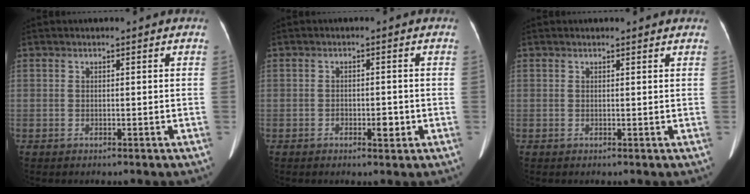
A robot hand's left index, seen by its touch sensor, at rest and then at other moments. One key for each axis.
{"total": 2.2, "fx": -0.8, "fy": 1.1, "fz": 1.8, "tx": -0.026, "ty": 0.002, "tz": -0.009}
{"total": 2.1, "fx": 2.0, "fy": 0.4, "fz": 0.5, "tx": -0.012, "ty": 0.010, "tz": 0.019}